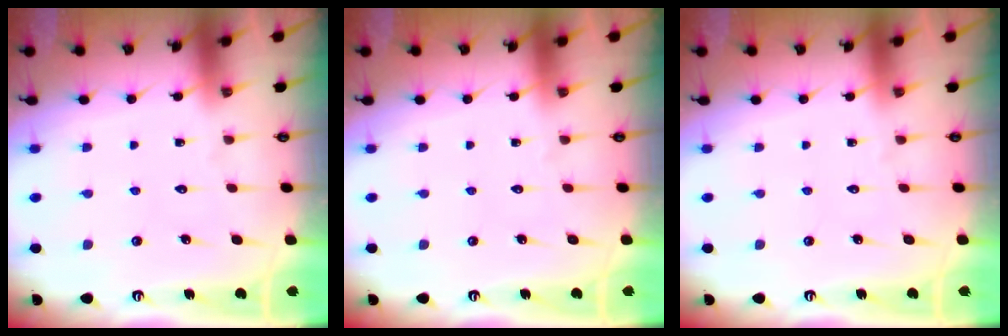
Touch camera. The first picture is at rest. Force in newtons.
{"total": 0.0}
{"total": 0.0}